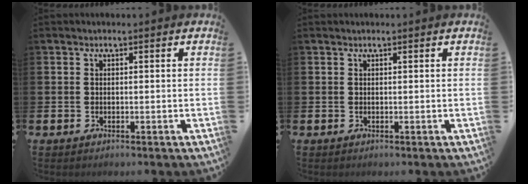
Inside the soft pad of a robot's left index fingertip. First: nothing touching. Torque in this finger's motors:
{"motor_torque": [0.26, 0.07, -0.08, 0.00]}